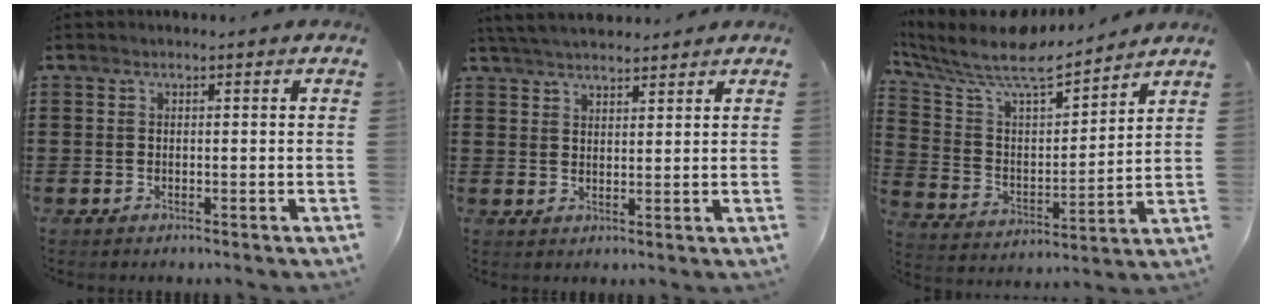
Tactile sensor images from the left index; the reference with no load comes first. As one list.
[{"total": 3.9, "force": [3.7, 0.4, 0.9], "torque": [-0.029, -0.005, 0.070]}, {"total": 8.3, "force": [7.3, 1.8, 3.7], "torque": [-0.105, -0.054, 0.119]}]